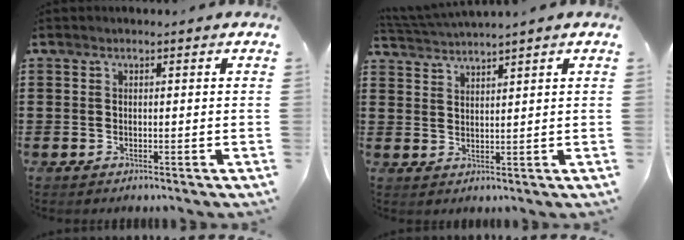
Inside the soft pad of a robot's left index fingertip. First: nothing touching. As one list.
[{"total": 2.4, "force": [2.3, -0.6, 0.1], "torque": [-0.009, -0.004, 0.044]}]